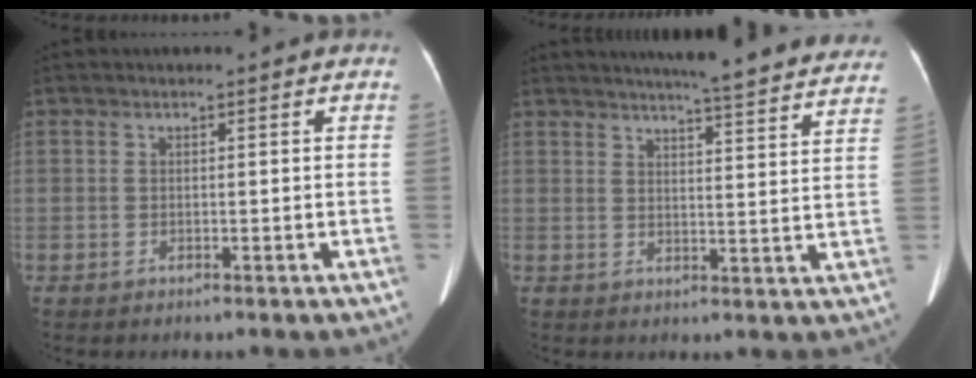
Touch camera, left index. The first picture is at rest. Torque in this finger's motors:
{"motor_torque": [0.45, -0.60, 0.02, 0.09]}